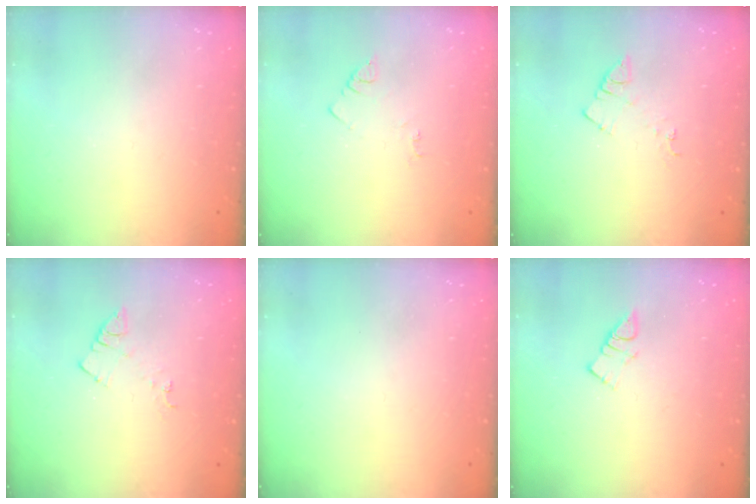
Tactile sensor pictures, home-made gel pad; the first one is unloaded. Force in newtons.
{"total": 2.7, "press": 2.7, "slide": 0.4}
{"total": 6.2, "press": 6.2, "slide": 0.6}
{"total": 6.2, "press": 6.2, "slide": 0.6}
{"total": 0.0}
{"total": 4.0, "press": 4.0, "slide": 0.4}